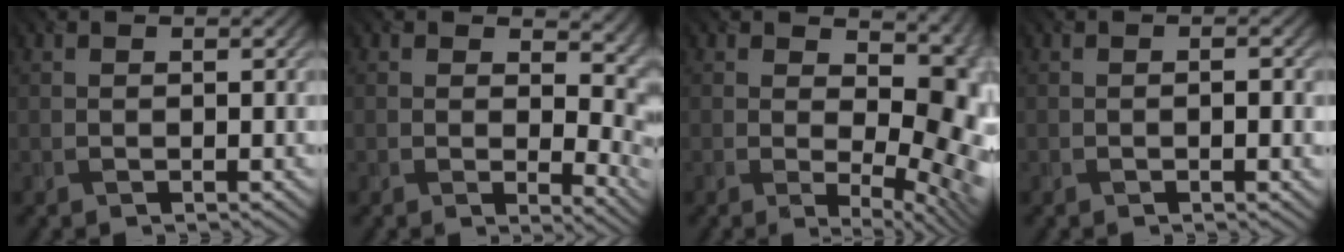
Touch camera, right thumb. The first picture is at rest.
{"total": 9.8, "force": [2.8, 5.3, 7.7], "torque": [-0.090, -0.015, 0.066]}
{"total": 13.9, "force": [3.2, 7.1, 11.5], "torque": [-0.120, -0.005, 0.078]}
{"total": 1.3, "force": [-0.5, 0.2, 1.2], "torque": [-0.017, -0.001, -0.009]}